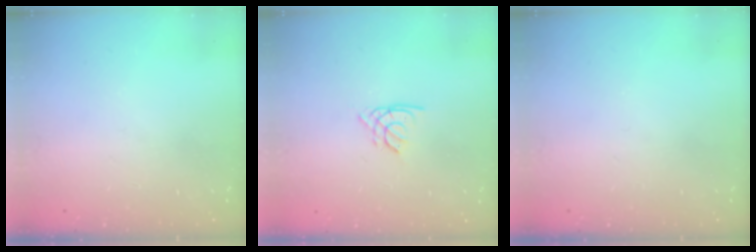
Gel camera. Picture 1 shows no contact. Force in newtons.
{"total": 1.4, "press": 1.4, "slide": 0.3}
{"total": 0.0}